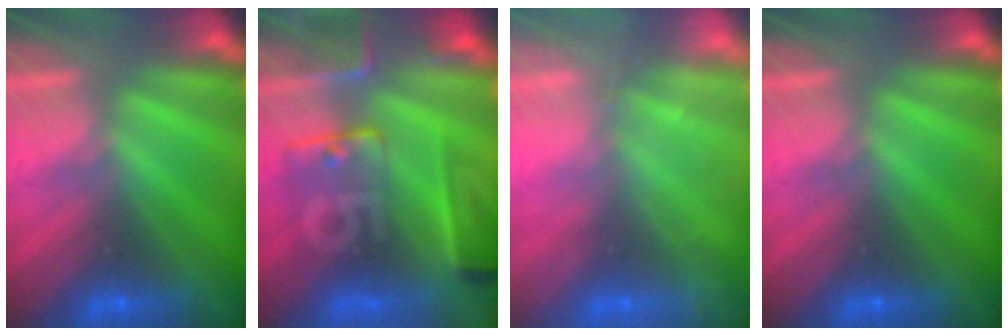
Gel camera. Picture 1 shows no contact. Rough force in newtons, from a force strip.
{"total": 9.4}
{"total": 2.3}
{"total": 0.0}